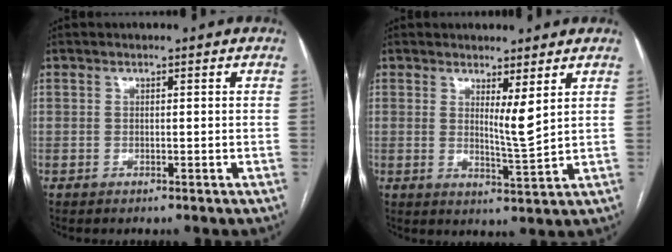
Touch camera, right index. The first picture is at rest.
{"total": 3.8, "force": [1.8, -0.2, 3.3], "torque": [-0.059, -0.018, 0.034]}